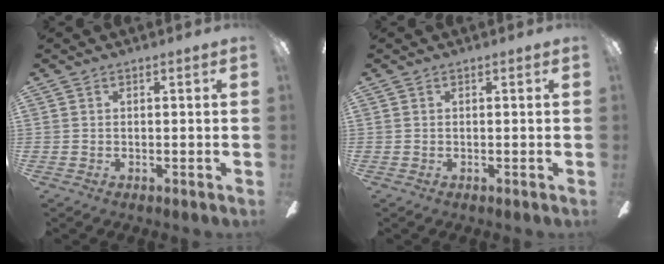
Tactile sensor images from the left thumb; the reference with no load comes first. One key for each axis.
{"total": 0.0}